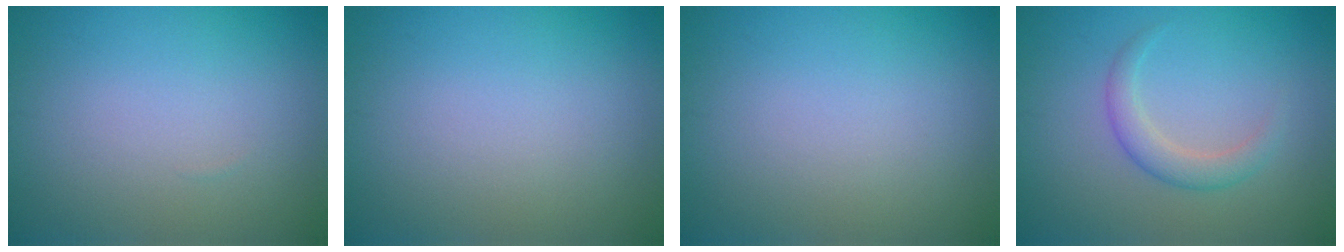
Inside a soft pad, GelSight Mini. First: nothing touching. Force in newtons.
{"total": 0.0}
{"total": 0.0}
{"total": 2.3, "press": 2.3, "slide": 0.2}